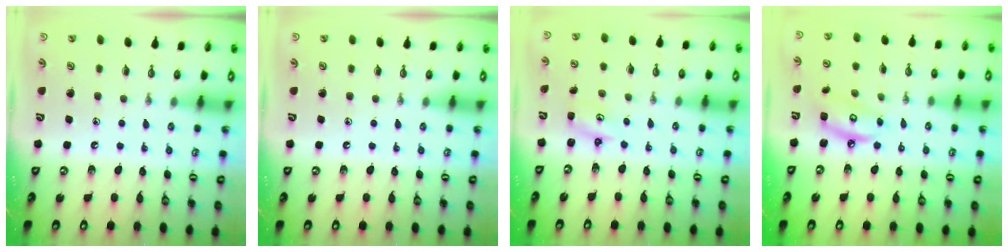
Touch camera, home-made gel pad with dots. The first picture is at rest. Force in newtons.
{"total": 0.0}
{"total": 1.8, "press": 1.8, "slide": 0.2}
{"total": 7.2, "press": 7.1, "slide": 0.5}